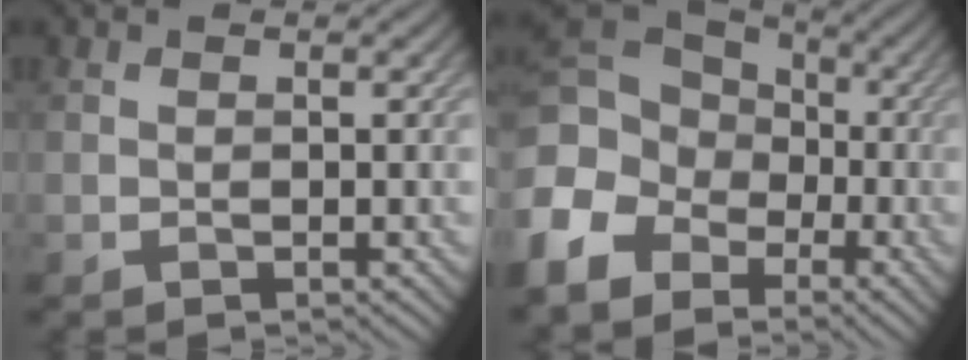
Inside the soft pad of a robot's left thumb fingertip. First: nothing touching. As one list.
[{"total": 14.1, "force": [-4.9, 11.0, 7.3], "torque": [-0.214, -0.029, -0.095]}]